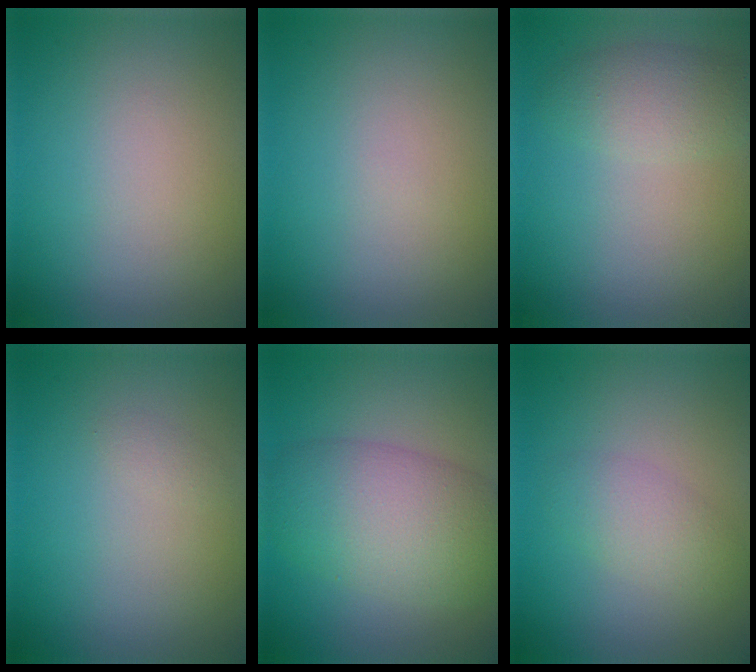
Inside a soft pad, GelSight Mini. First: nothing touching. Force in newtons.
{"total": 0.0}
{"total": 2.7, "press": 2.7, "slide": 0.2}
{"total": 0.6, "press": 0.6, "slide": 0.0}
{"total": 7.6, "press": 7.6, "slide": 0.1}
{"total": 2.5, "press": 2.5, "slide": 0.0}